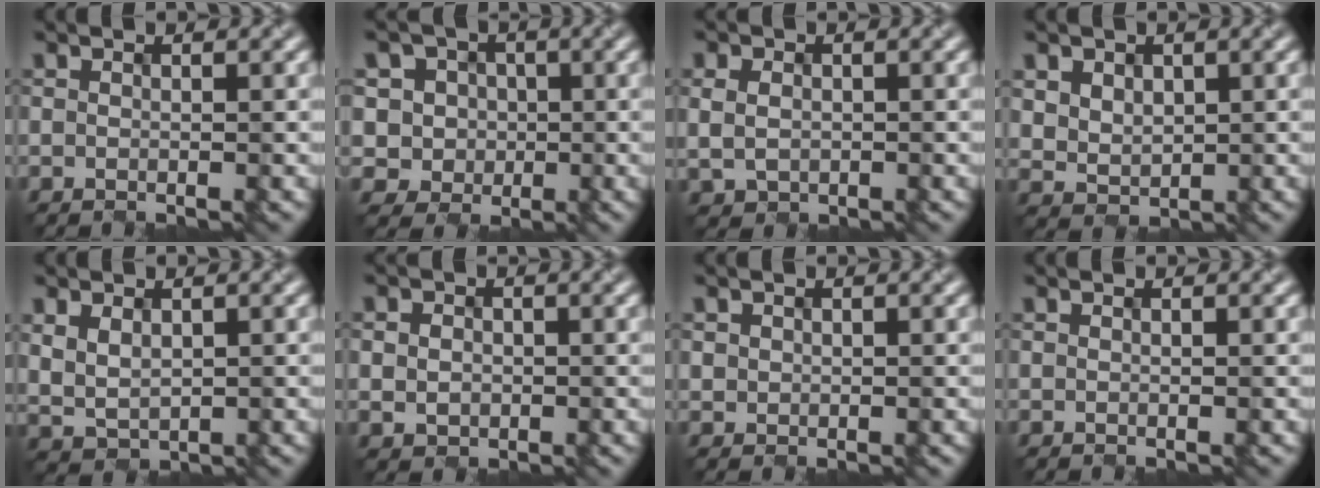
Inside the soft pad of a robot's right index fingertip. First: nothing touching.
{"total": 3.5, "force": [-0.5, 3.4, 0.5], "torque": [-0.011, 0.010, -0.014]}
{"total": 1.9, "force": [-0.5, 1.7, 0.8], "torque": [-0.026, -0.006, 0.004]}
{"total": 3.1, "force": [1.0, 2.6, 1.5], "torque": [-0.060, 0.009, 0.031]}
{"total": 2.3, "force": [0.2, 1.7, 1.5], "torque": [-0.047, -0.002, 0.020]}
{"total": 2.1, "force": [-0.4, 2.0, 0.6], "torque": [-0.013, 0.004, -0.005]}
{"total": 0.5, "force": [0.0, 0.4, -0.4], "torque": [-0.003, 0.000, 0.011]}
{"total": 0.0}